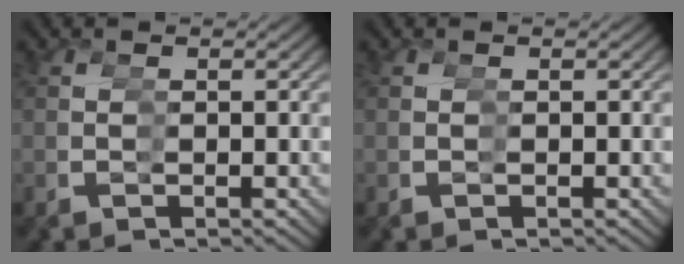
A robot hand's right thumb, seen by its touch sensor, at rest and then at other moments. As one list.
[{"total": 0.0}]